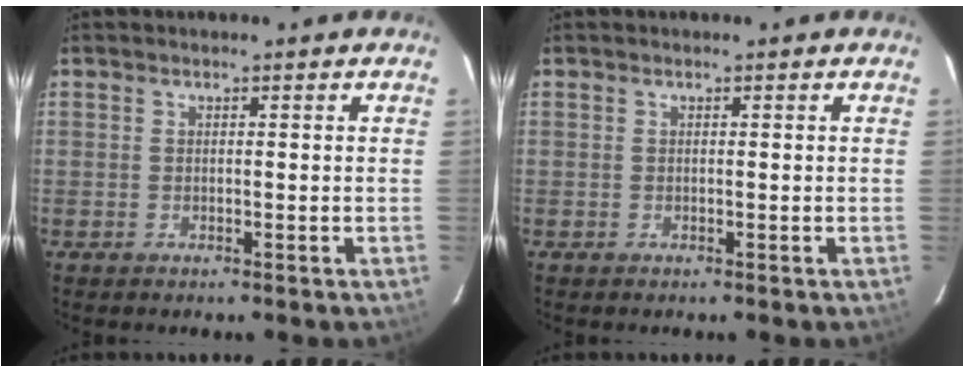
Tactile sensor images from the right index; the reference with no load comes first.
{"total": 0.0}